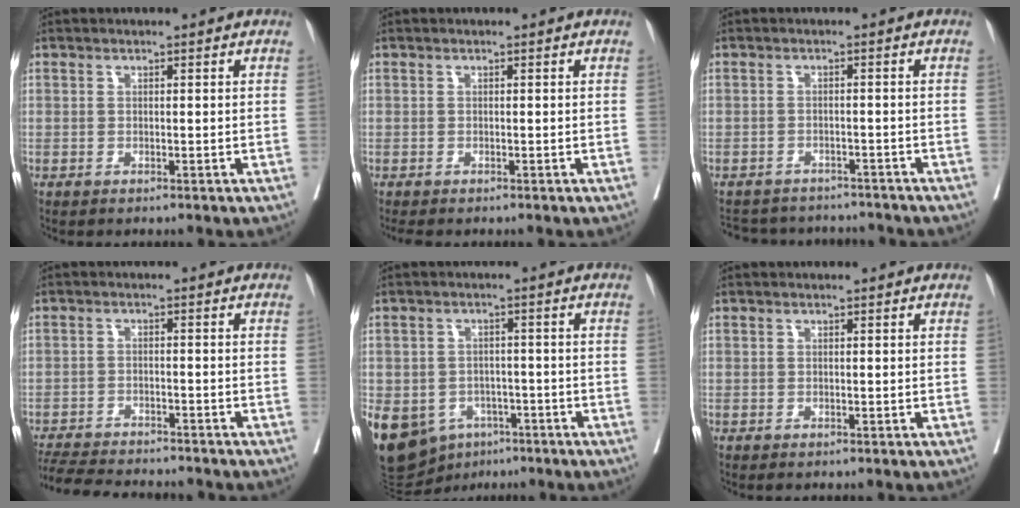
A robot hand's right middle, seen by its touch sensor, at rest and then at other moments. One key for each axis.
{"total": 0.9, "fx": -0.8, "fy": 0.3, "fz": 0.3, "tx": -0.007, "ty": -0.003, "tz": -0.016}
{"total": 11.2, "fx": -10.4, "fy": 3.3, "fz": 2.2, "tx": -0.043, "ty": 0.014, "tz": -0.132}
{"total": 12.2, "fx": -11.3, "fy": 1.7, "fz": 4.3, "tx": -0.075, "ty": -0.010, "tz": -0.163}
{"total": 19.5, "fx": -9.0, "fy": 15.0, "fz": 8.7, "tx": -0.253, "ty": -0.005, "tz": -0.119}
{"total": 0.0}